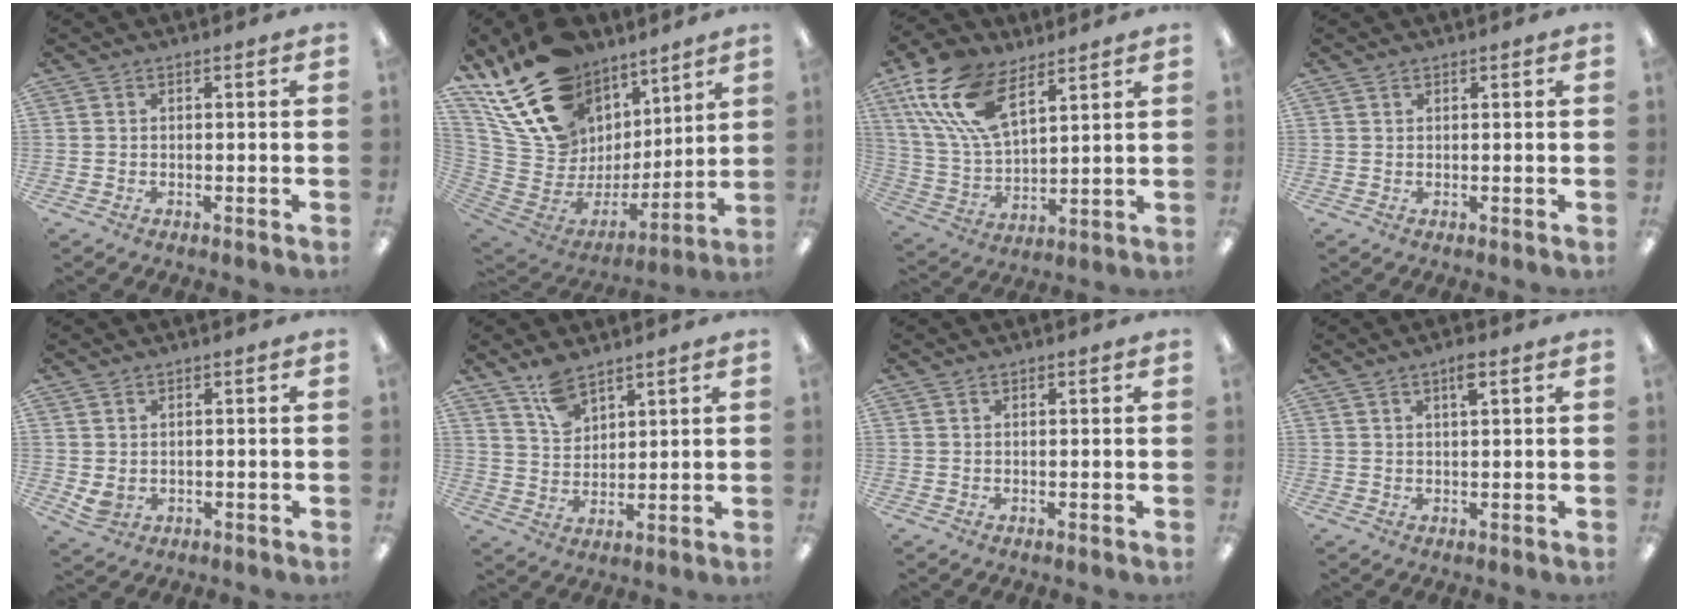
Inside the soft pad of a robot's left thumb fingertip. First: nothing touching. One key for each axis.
{"total": 23.4, "fx": 14.5, "fy": 15.5, "fz": 9.8, "tx": -0.186, "ty": -0.087, "tz": 0.295}
{"total": 18.3, "fx": 9.9, "fy": 9.1, "fz": 12.5, "tx": -0.279, "ty": -0.026, "tz": 0.177}
{"total": 0.6, "fx": 0.5, "fy": 0.3, "fz": 0.2, "tx": -0.005, "ty": 0.002, "tz": 0.008}
{"total": 2.9, "fx": 0.7, "fy": 2.3, "fz": 1.6, "tx": -0.028, "ty": -0.004, "tz": 0.012}
{"total": 7.6, "fx": 5.9, "fy": 3.7, "fz": 3.1, "tx": -0.062, "ty": -0.026, "tz": 0.111}
{"total": 0.7, "fx": 0.5, "fy": 0.4, "fz": 0.3, "tx": -0.006, "ty": 0.003, "tz": 0.009}
{"total": 2.7, "fx": 1.7, "fy": 0.7, "fz": 1.9, "tx": -0.026, "ty": -0.003, "tz": 0.025}